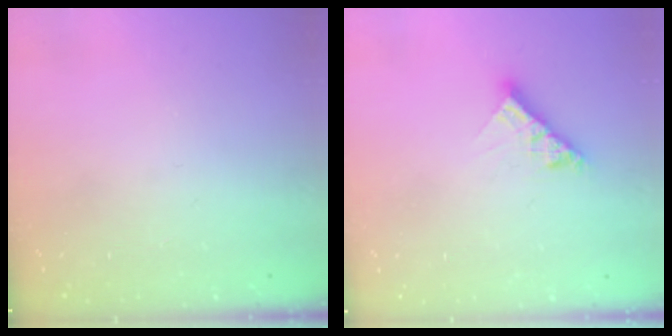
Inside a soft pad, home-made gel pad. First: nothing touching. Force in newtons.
{"total": 8.8, "press": 8.7, "slide": 0.8}